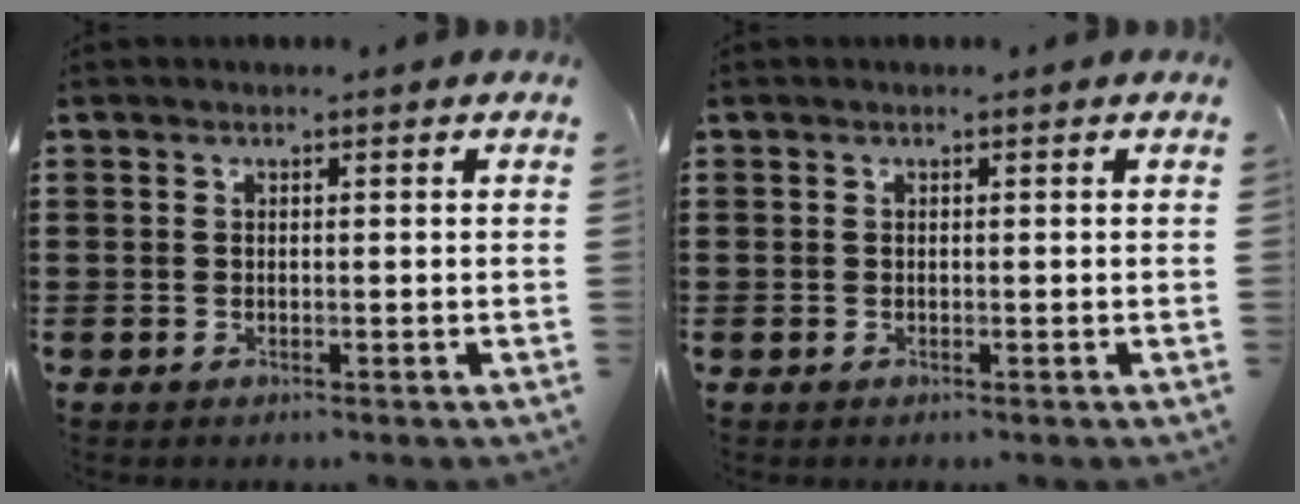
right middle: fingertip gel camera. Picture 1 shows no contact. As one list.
[{"total": 0.0}]